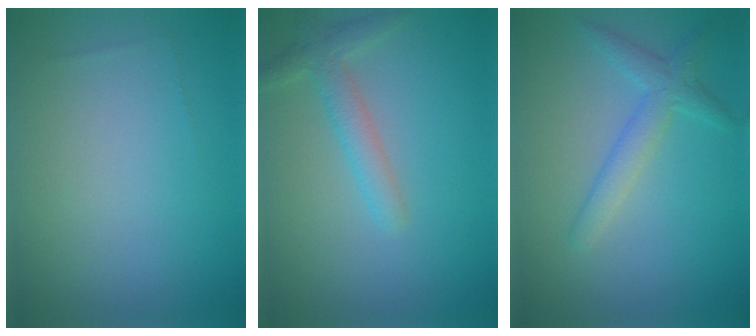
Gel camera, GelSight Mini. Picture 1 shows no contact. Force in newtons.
{"total": 2.6, "press": 2.5, "slide": 0.2}
{"total": 2.6, "press": 2.6, "slide": 0.1}